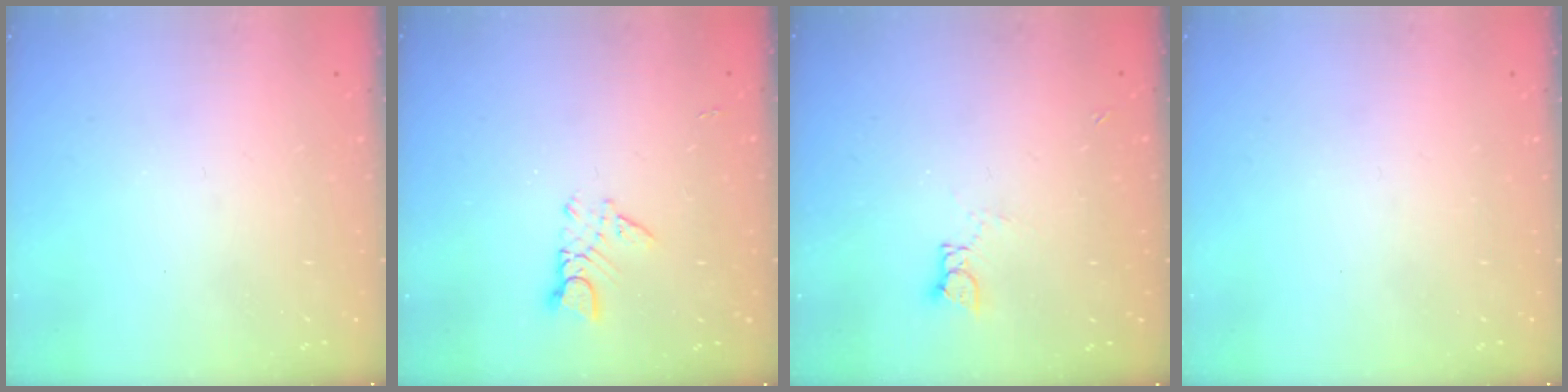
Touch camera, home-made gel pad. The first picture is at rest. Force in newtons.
{"total": 2.8, "press": 2.8, "slide": 0.3}
{"total": 3.4, "press": 3.4, "slide": 0.3}
{"total": 0.0}